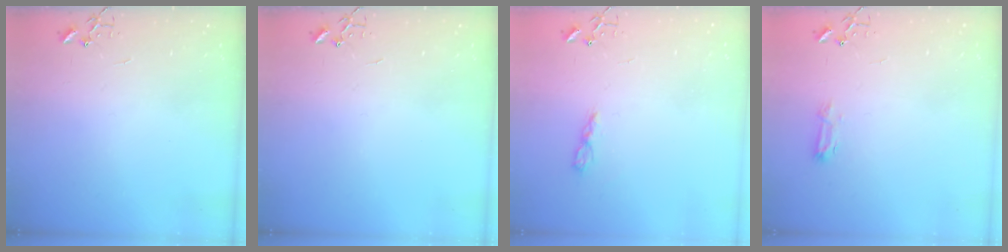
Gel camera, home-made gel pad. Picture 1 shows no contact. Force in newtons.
{"total": 0.0}
{"total": 5.0, "press": 5.0, "slide": 0.6}
{"total": 7.7, "press": 7.6, "slide": 0.9}